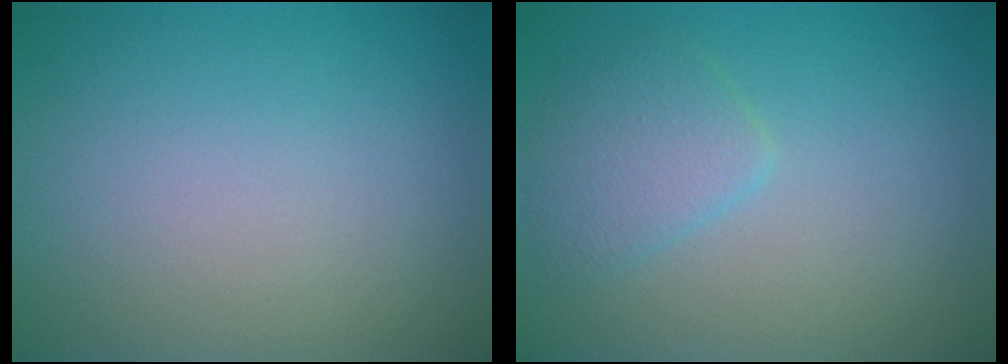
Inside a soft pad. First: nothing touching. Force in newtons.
{"total": 2.4, "press": 2.4, "slide": 0.1}